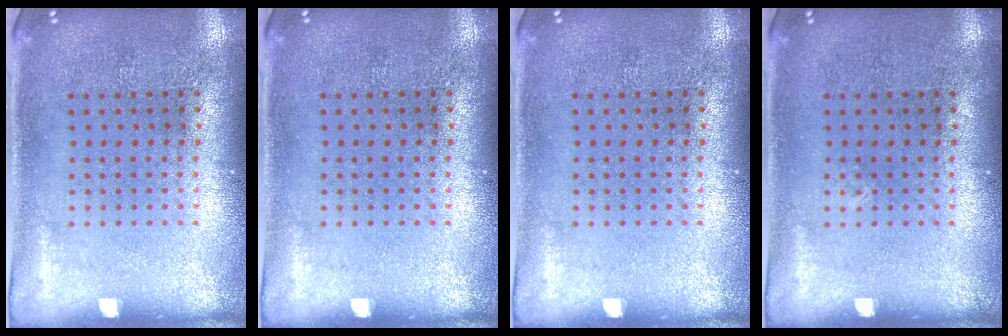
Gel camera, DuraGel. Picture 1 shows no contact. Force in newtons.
{"total": 0.0}
{"total": 0.0}
{"total": 0.0}